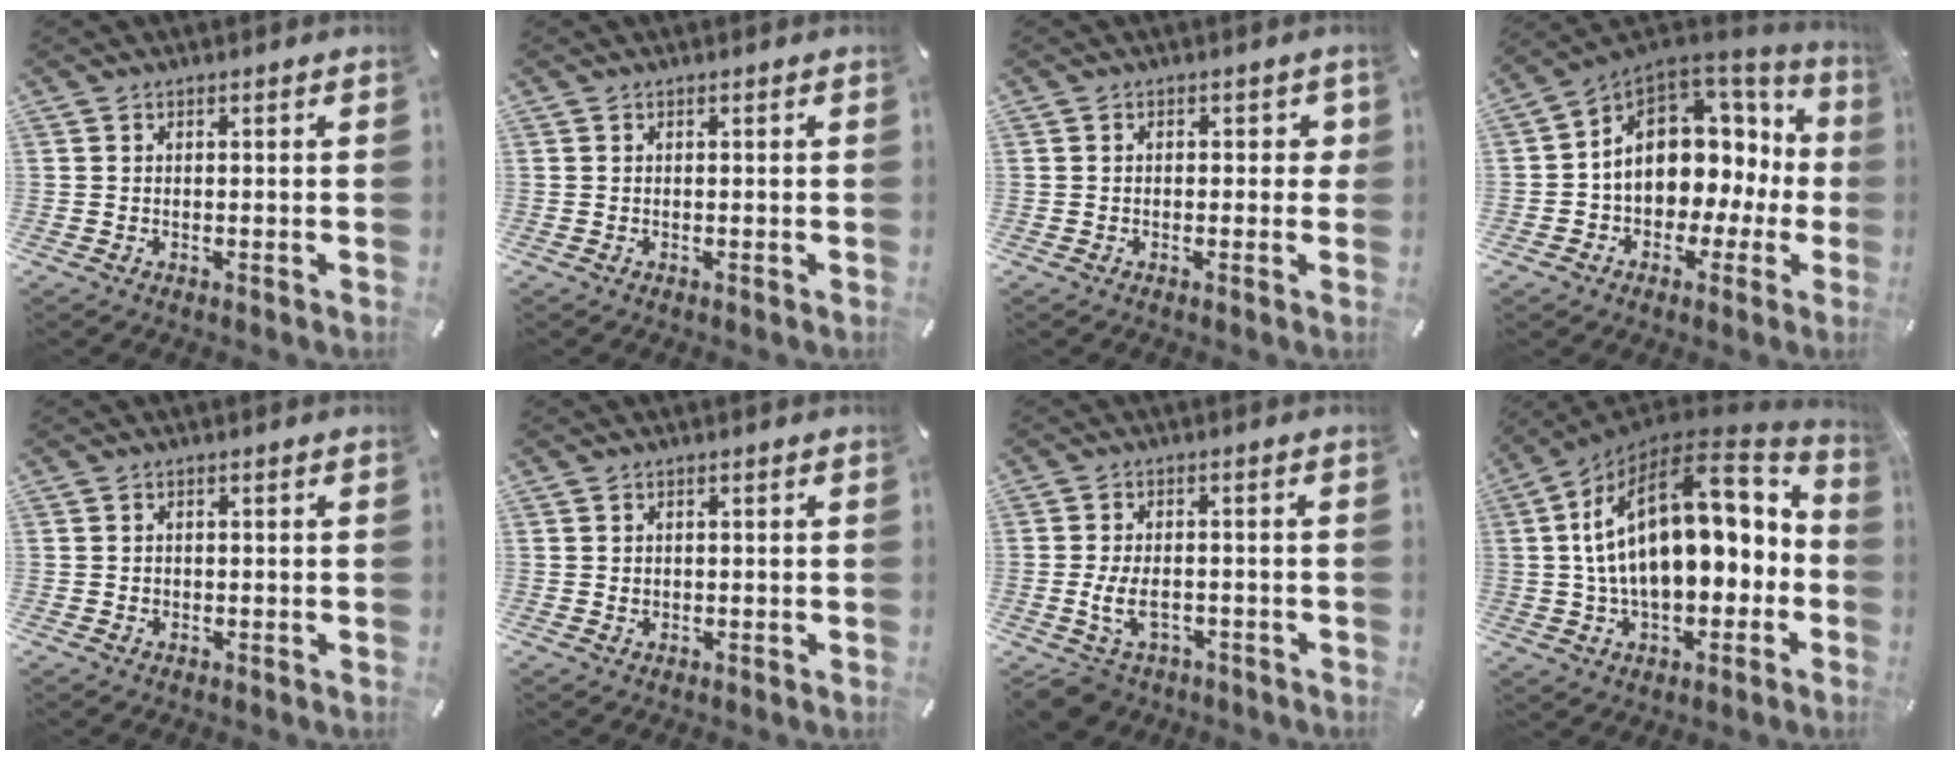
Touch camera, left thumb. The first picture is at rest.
{"total": 0.0}
{"total": 2.2, "force": [-0.1, 1.5, 1.5], "torque": [-0.013, 0.003, -0.008]}
{"total": 11.8, "force": [2.8, 9.3, 6.6], "torque": [-0.113, -0.029, 0.051]}
{"total": 0.9, "force": [-0.1, 0.8, 0.4], "torque": [-0.007, 0.006, -0.004]}
{"total": 1.0, "force": [0.0, 0.9, 0.4], "torque": [-0.009, 0.005, -0.001]}
{"total": 7.3, "force": [-2.2, 5.0, 4.8], "torque": [-0.105, 0.010, -0.039]}
{"total": 24.6, "force": [4.7, 13.8, 19.7], "torque": [-0.338, -0.026, 0.081]}